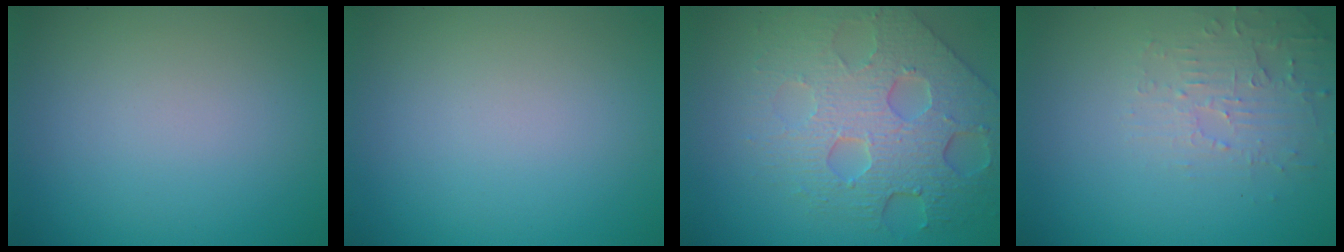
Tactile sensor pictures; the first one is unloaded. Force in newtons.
{"total": 0.0}
{"total": 7.8, "press": 5.6, "slide": 5.5}
{"total": 2.8, "press": 2.7, "slide": 0.6}